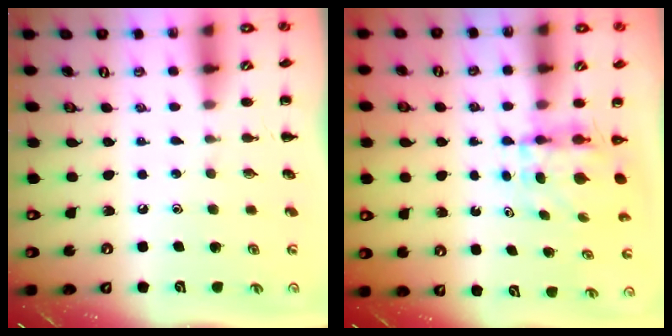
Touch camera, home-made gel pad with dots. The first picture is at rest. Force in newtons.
{"total": 3.9, "press": 3.9, "slide": 0.3}